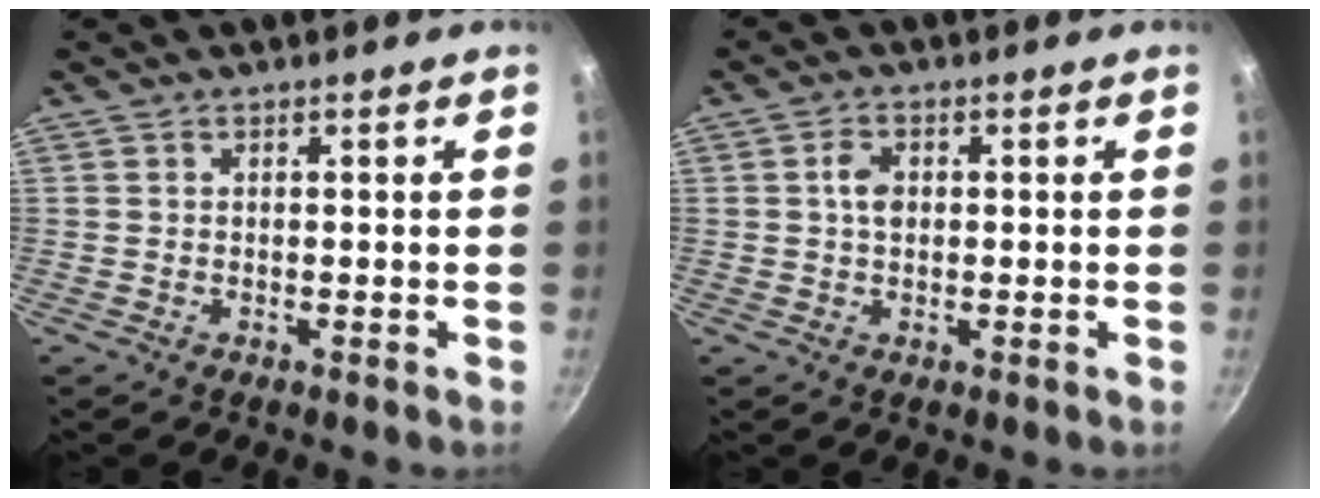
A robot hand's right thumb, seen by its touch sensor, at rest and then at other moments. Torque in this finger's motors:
{"motor_torque": [0.73, 0.64, 0.69, 0.14, 0.01]}